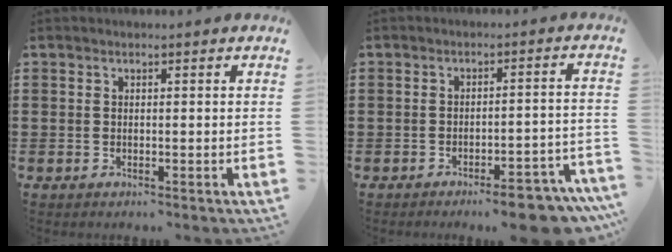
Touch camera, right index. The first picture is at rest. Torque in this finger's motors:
{"motor_torque": [-0.10, 0.00, -0.56, -0.21]}